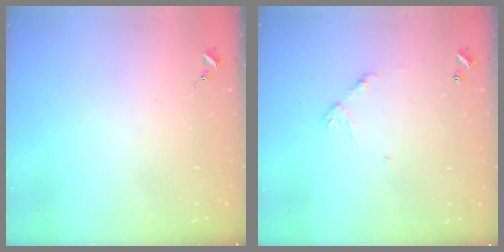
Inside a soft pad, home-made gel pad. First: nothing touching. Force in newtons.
{"total": 5.9, "press": 5.9, "slide": 0.5}